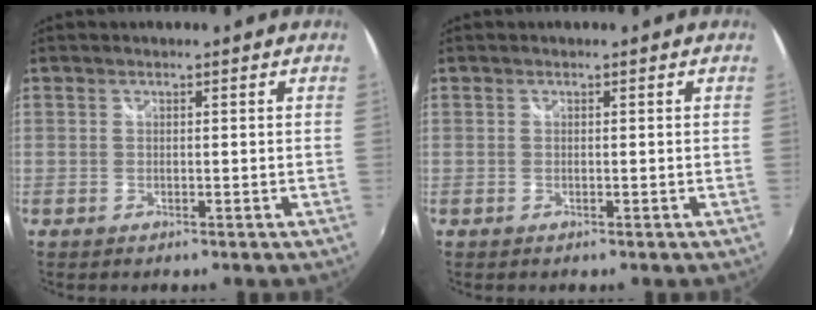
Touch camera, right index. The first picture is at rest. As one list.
[{"total": 0.0}]